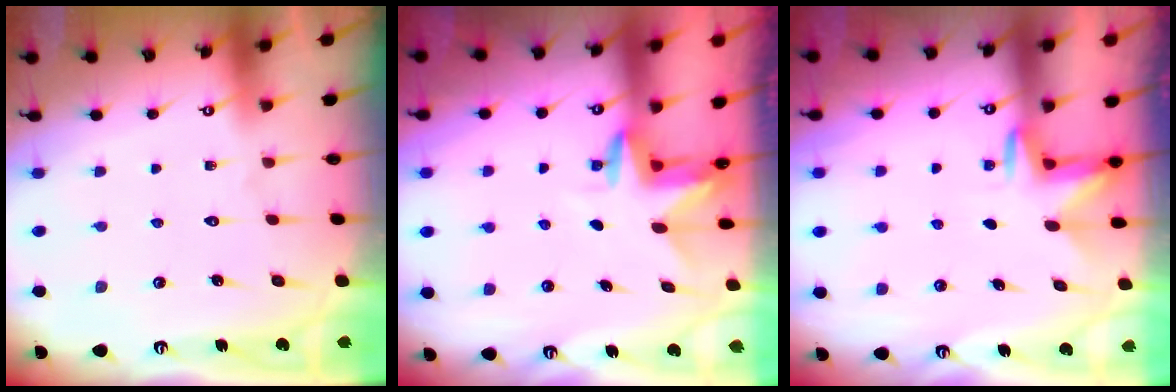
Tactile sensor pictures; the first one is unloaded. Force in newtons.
{"total": 3.4, "press": 3.3, "slide": 0.3}
{"total": 3.1, "press": 3.1, "slide": 0.6}